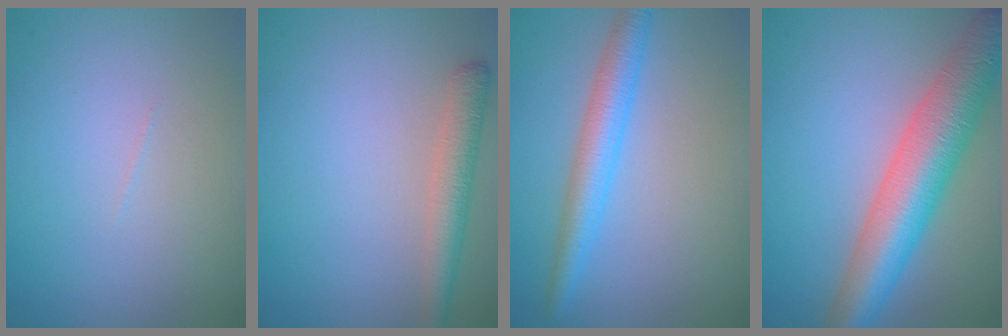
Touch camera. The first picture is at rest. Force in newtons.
{"total": 3.0, "press": 3.0, "slide": 0.2}
{"total": 3.9, "press": 3.9, "slide": 0.1}
{"total": 8.7, "press": 8.7, "slide": 0.2}